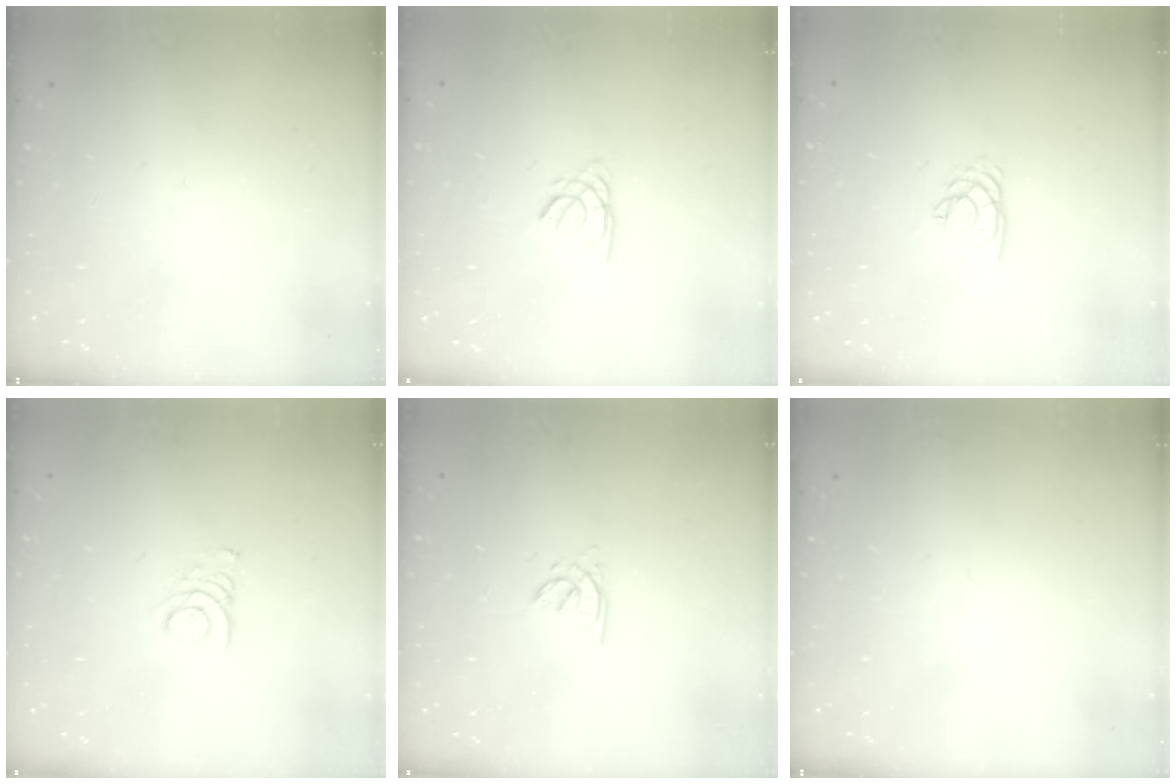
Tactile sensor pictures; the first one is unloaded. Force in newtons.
{"total": 1.6, "press": 1.6, "slide": 0.2}
{"total": 2.7, "press": 2.7, "slide": 0.1}
{"total": 1.9, "press": 1.9, "slide": 0.2}
{"total": 1.5, "press": 1.5, "slide": 0.2}
{"total": 0.0}